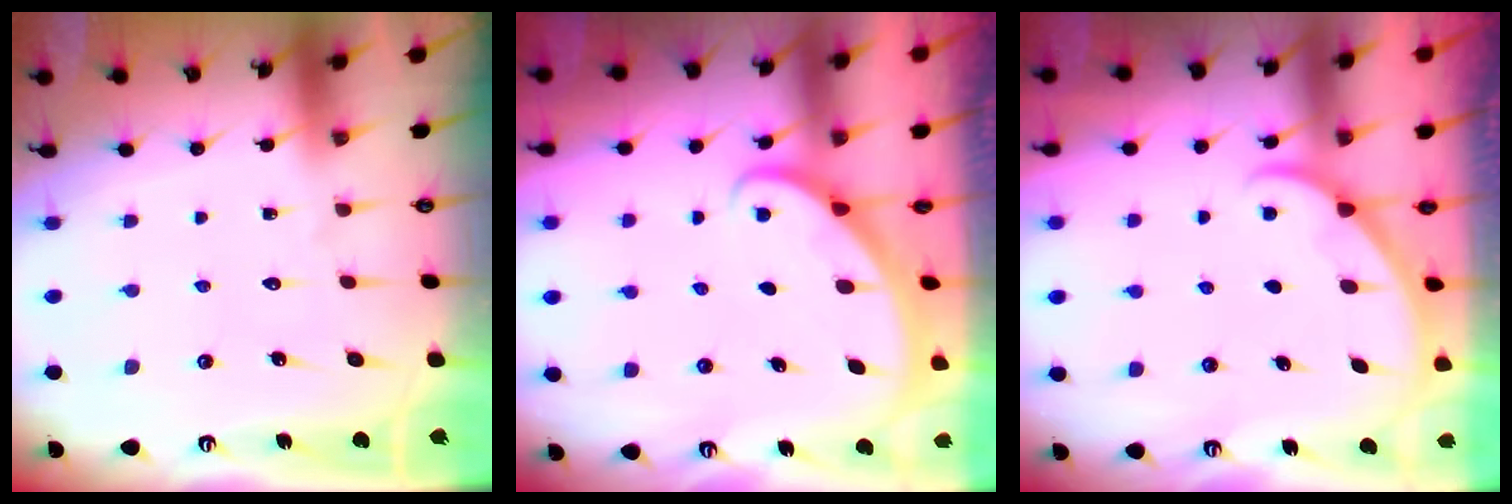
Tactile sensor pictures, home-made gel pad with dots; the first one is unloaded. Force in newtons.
{"total": 2.0, "press": 2.0, "slide": 0.1}
{"total": 2.0, "press": 2.0, "slide": 0.3}